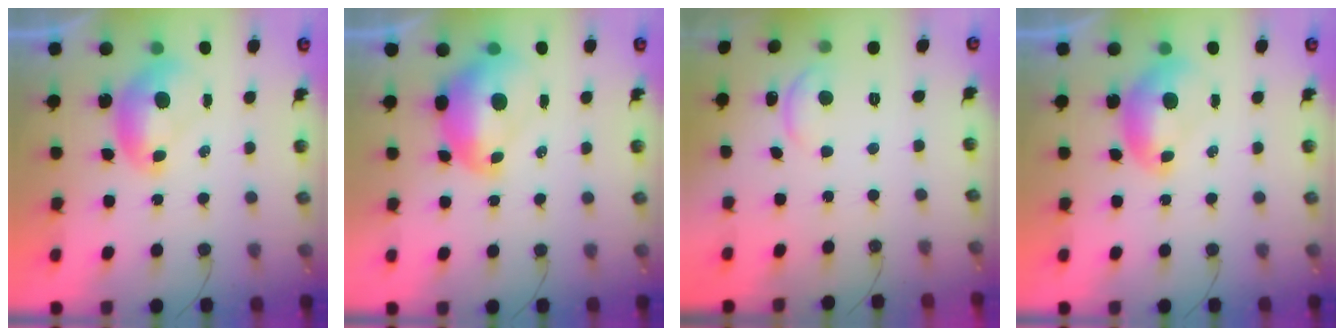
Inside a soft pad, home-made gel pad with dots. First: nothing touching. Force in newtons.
{"total": 2.8, "press": 2.7, "slide": 0.7}
{"total": 0.0}
{"total": 0.0}